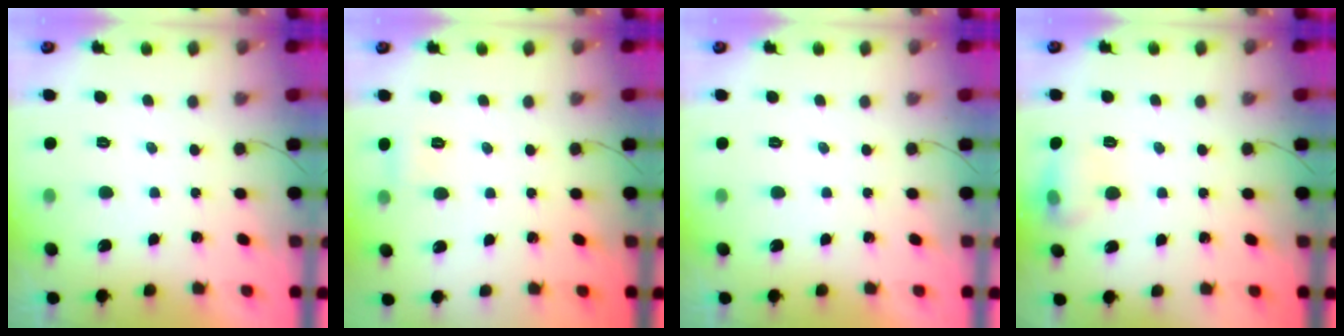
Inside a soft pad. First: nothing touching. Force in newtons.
{"total": 4.3, "press": 4.1, "slide": 1.4}
{"total": 0.0}
{"total": 7.6, "press": 7.6, "slide": 1.0}